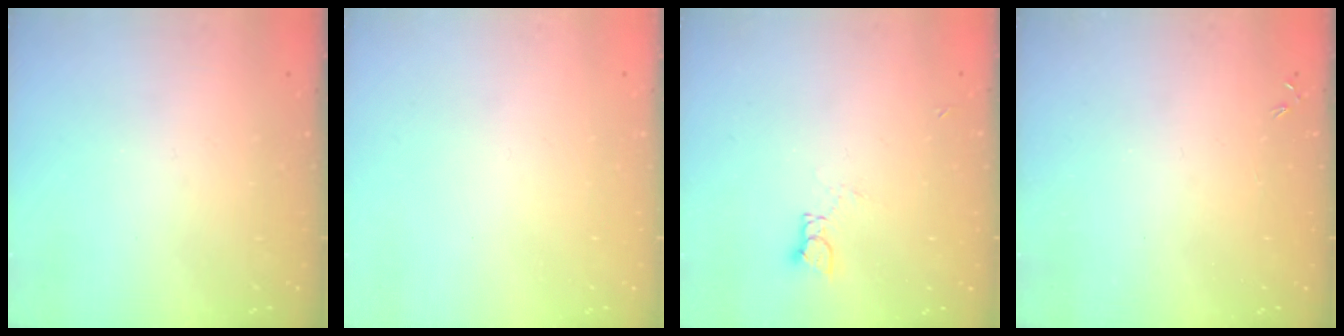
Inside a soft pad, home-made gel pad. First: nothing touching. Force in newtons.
{"total": 0.0}
{"total": 3.6, "press": 3.5, "slide": 0.2}
{"total": 0.0}